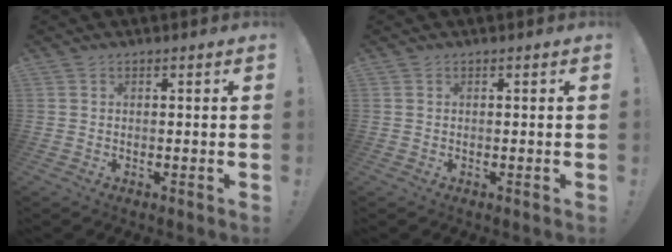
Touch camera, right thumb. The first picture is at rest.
{"total": 0.0}